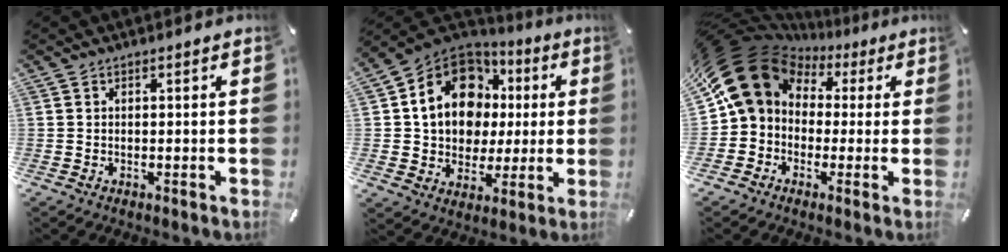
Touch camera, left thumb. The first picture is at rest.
{"total": 16.7, "force": [3.5, 13.7, 8.8], "torque": [-0.167, -0.015, 0.066]}
{"total": 16.8, "force": [4.9, 14.0, 7.9], "torque": [-0.157, -0.020, 0.096]}